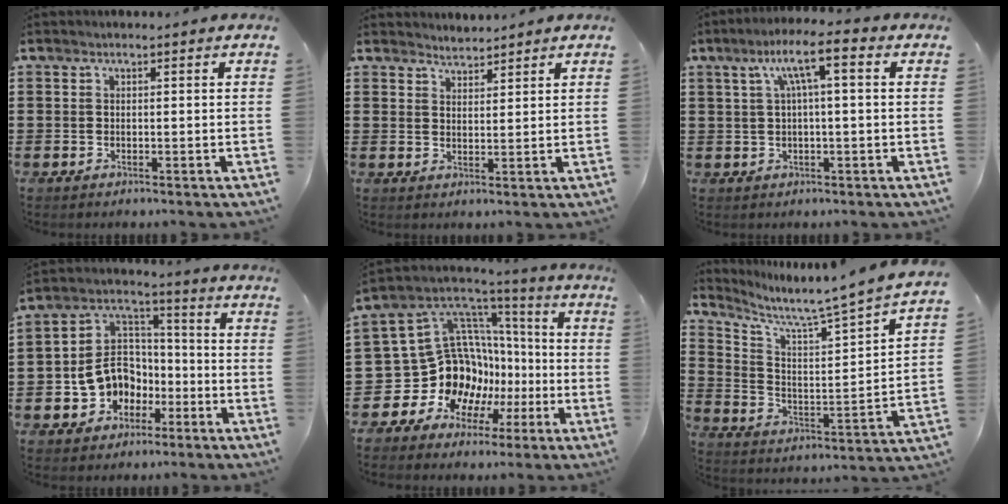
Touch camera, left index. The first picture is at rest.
{"total": 2.2, "force": [2.1, 0.1, -0.4], "torque": [0.002, -0.006, 0.042]}
{"total": 6.5, "force": [1.3, 0.9, 6.3], "torque": [-0.124, 0.009, 0.017]}
{"total": 8.7, "force": [-2.9, 7.7, 2.8], "torque": [-0.092, 0.010, -0.057]}
{"total": 13.8, "force": [-1.8, 12.9, 4.6], "torque": [-0.149, -0.038, 0.003]}
{"total": 4.6, "force": [4.1, -0.7, 2.0], "torque": [-0.062, -0.054, 0.057]}